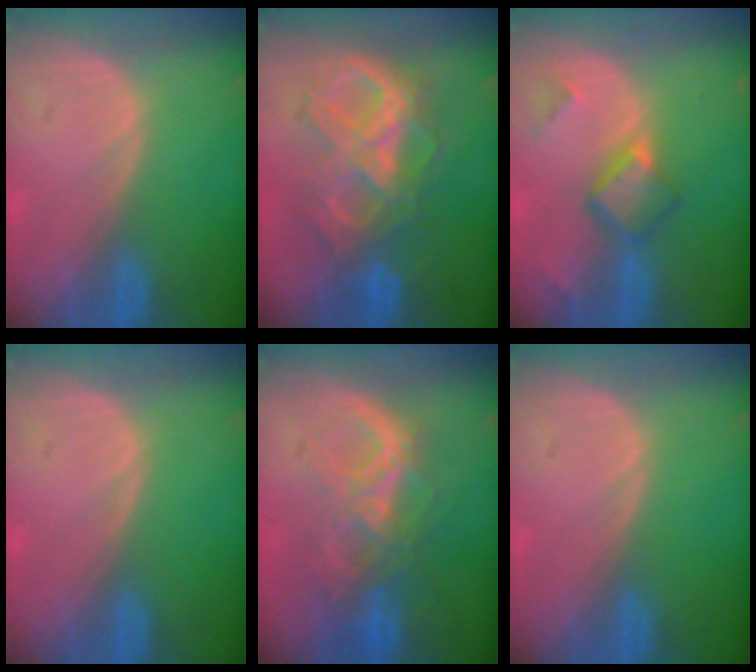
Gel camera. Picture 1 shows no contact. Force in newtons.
{"total": 10.1, "press": 10.0, "slide": 1.2}
{"total": 5.7, "press": 5.0, "slide": 2.8}
{"total": 0.0}
{"total": 8.6, "press": 7.5, "slide": 4.2}
{"total": 0.0}